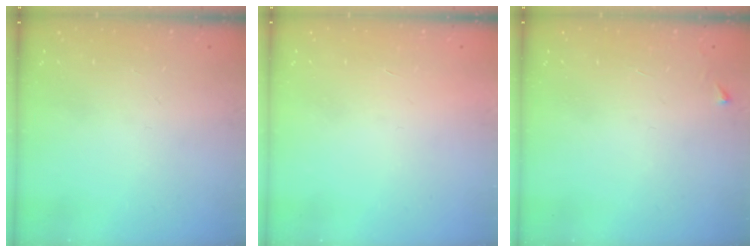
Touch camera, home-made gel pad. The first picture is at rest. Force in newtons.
{"total": 1.7, "press": 1.7, "slide": 0.1}
{"total": 2.6, "press": 2.6, "slide": 0.3}